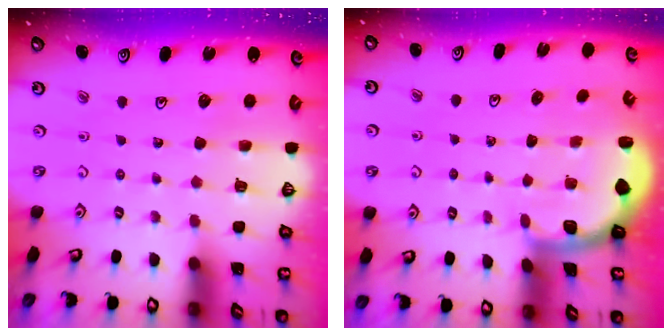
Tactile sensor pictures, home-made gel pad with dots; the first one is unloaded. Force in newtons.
{"total": 1.7, "press": 1.7, "slide": 0.3}